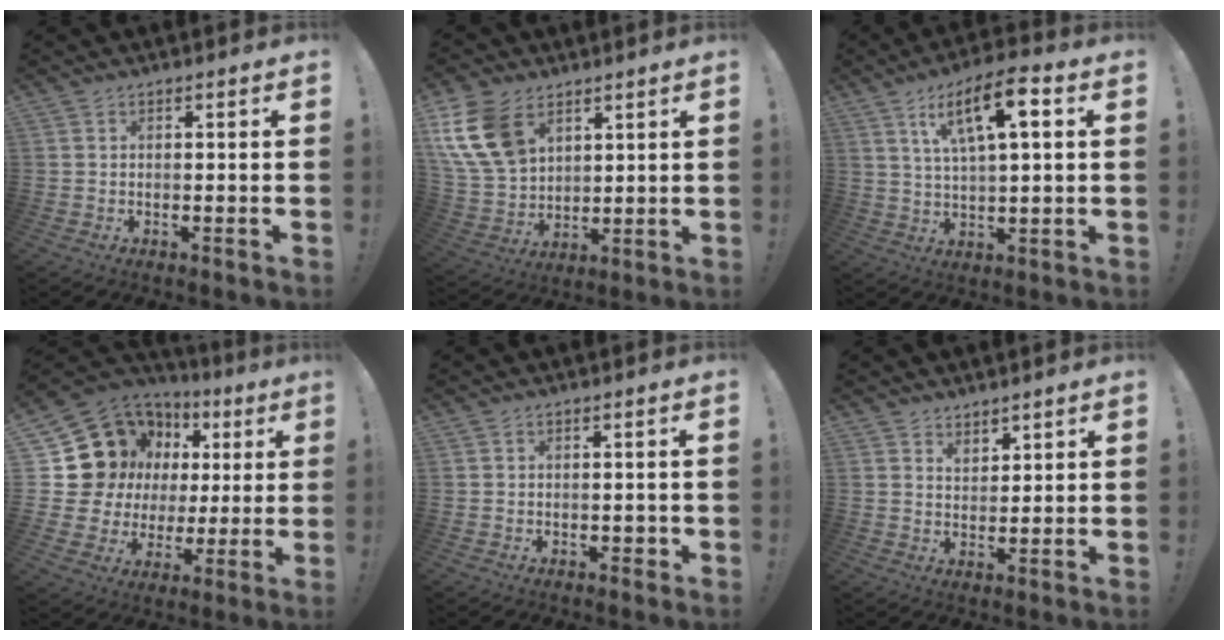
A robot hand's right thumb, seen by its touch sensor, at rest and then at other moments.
{"total": 16.1, "force": [7.9, 10.9, 8.8], "torque": [-0.187, -0.032, 0.158]}
{"total": 13.0, "force": [5.1, 3.7, 11.3], "torque": [-0.184, -0.009, 0.079]}
{"total": 16.4, "force": [7.7, 12.8, 6.7], "torque": [-0.097, -0.063, 0.176]}
{"total": 1.5, "force": [-0.4, 1.1, 0.8], "torque": [-0.019, 0.007, -0.006]}
{"total": 3.7, "force": [3.2, 1.9, -0.1], "torque": [0.005, -0.022, 0.060]}